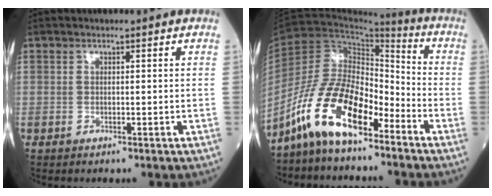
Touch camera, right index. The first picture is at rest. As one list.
[{"total": 12.9, "force": [-8.8, 4.7, 8.2], "torque": [-0.170, 0.019, -0.168]}]